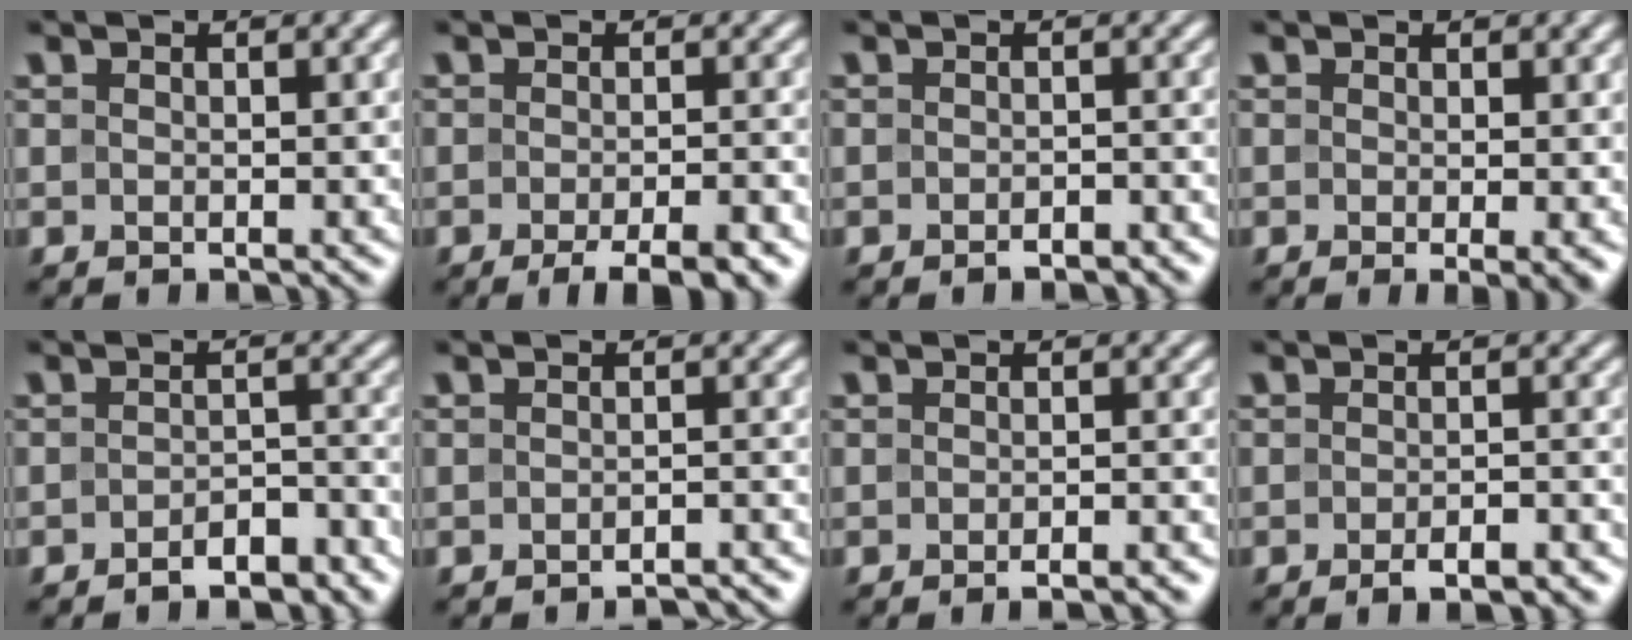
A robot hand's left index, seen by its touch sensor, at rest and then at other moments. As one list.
[{"total": 5.0, "force": [-3.0, 1.0, 3.8], "torque": [-0.048, 0.000, -0.044]}, {"total": 1.7, "force": [-1.3, 0.5, 0.9], "torque": [-0.009, 0.003, -0.018]}, {"total": 2.3, "force": [-0.3, 0.3, 2.2], "torque": [-0.029, -0.010, -0.006]}, {"total": 3.9, "force": [-2.9, 1.4, 2.1], "torque": [-0.027, 0.005, -0.041]}, {"total": 2.7, "force": [-2.6, 0.3, 0.7], "torque": [0.001, 0.008, -0.033]}, {"total": 2.7, "force": [-1.9, 0.5, 1.7], "torque": [-0.011, 0.006, -0.029]}, {"total": 3.3, "force": [-2.1, 0.9, 2.3], "torque": [-0.034, 0.001, -0.029]}]